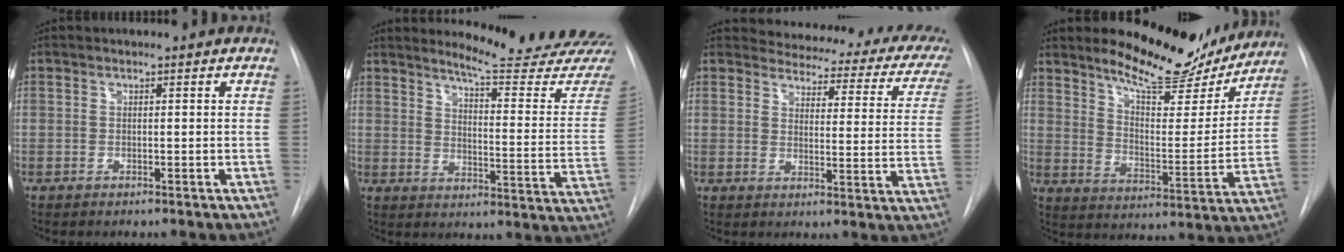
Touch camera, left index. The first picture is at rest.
{"total": 19.4, "force": [18.6, 0.0, 5.6], "torque": [-0.075, -0.145, 0.214]}
{"total": 20.6, "force": [18.7, 5.5, 6.7], "torque": [-0.067, -0.065, 0.191]}
{"total": 15.2, "force": [13.5, 3.8, 5.9], "torque": [-0.082, -0.039, 0.192]}